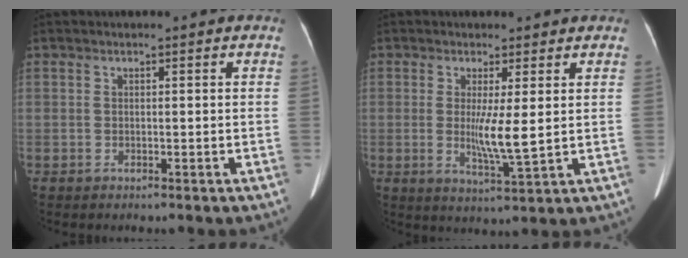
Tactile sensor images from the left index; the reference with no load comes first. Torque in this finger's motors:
{"motor_torque": [1.07, -0.04, 0.16, 0.08]}